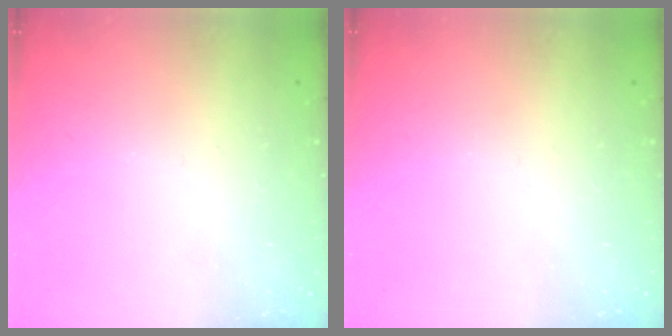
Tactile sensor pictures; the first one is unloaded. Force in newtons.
{"total": 0.0}